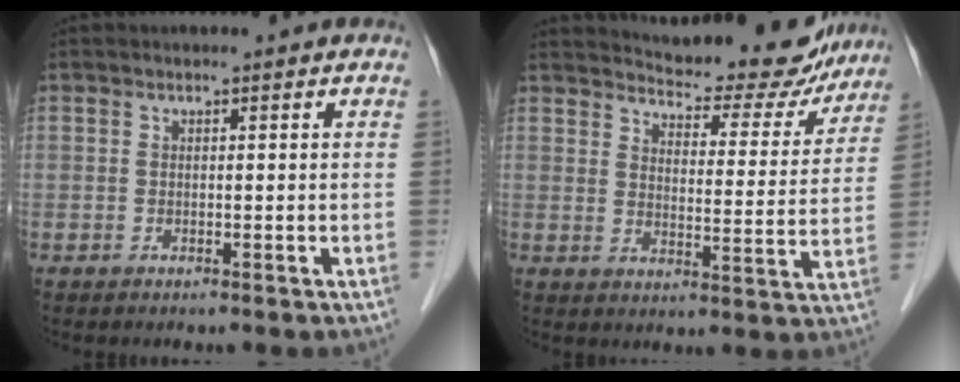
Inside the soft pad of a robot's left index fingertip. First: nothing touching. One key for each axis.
{"total": 16.2, "fx": 15.1, "fy": 3.9, "fz": 4.1, "tx": -0.041, "ty": -0.024, "tz": 0.180}